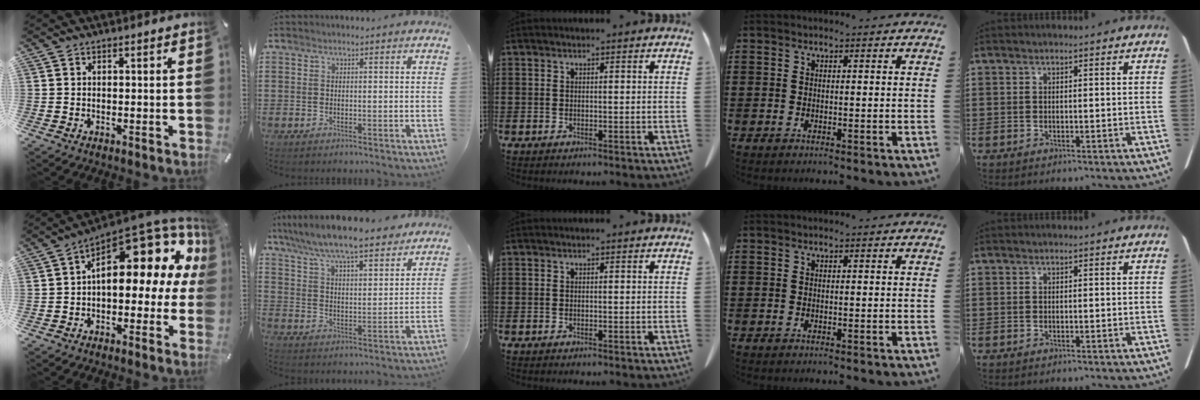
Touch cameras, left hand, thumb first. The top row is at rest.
{"thumb": {"total": 16.7, "force": [7.9, 7.9, 12.4], "torque": [-0.158, -0.078, 0.127]}, "index": {"total": 7.9, "force": [7.3, 0.5, 3.1], "torque": [-0.090, -0.038, 0.127]}}